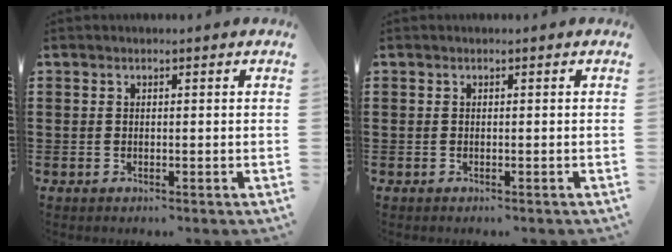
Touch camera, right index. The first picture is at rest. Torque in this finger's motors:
{"motor_torque": [0.35, 0.40, 0.01, 0.01]}